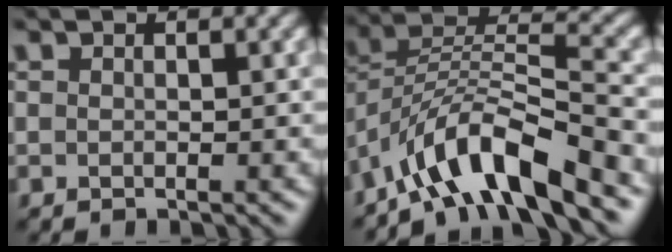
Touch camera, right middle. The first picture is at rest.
{"total": 9.0, "force": [-6.3, 2.2, 6.0], "torque": [-0.096, 0.010, -0.124]}